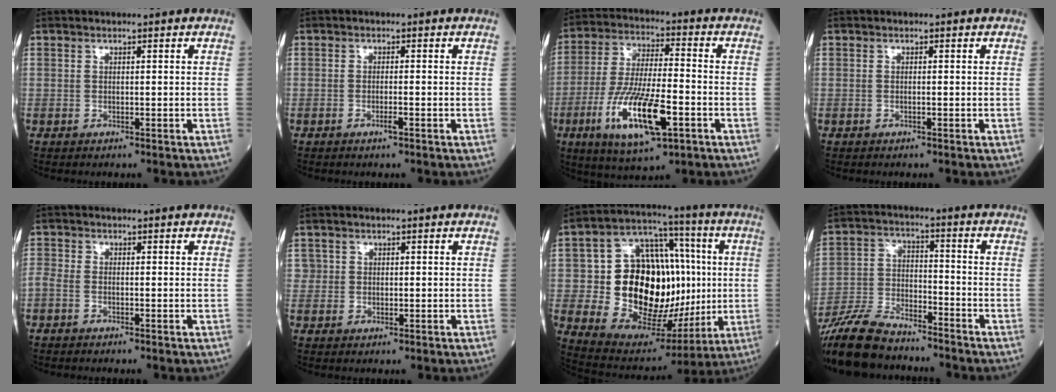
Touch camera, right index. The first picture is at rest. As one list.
[{"total": 1.6, "force": [-0.8, 0.3, 1.4], "torque": [-0.030, -0.001, -0.014]}, {"total": 16.3, "force": [-6.1, 4.1, 14.6], "torque": [-0.298, -0.019, -0.101]}, {"total": 0.5, "force": [-0.1, 0.2, 0.5], "torque": [-0.016, -0.001, -0.003]}, {"total": 3.2, "force": [-1.2, 1.9, 2.3], "torque": [-0.078, 0.013, -0.024]}, {"total": 2.7, "force": [0.4, 2.5, 1.0], "torque": [-0.028, 0.010, 0.013]}, {"total": 24.1, "force": [0.0, 13.7, 19.9], "torque": [-0.323, 0.046, 0.016]}, {"total": 15.9, "force": [-13.5, 5.0, 6.9], "torque": [-0.156, -0.017, -0.245]}]